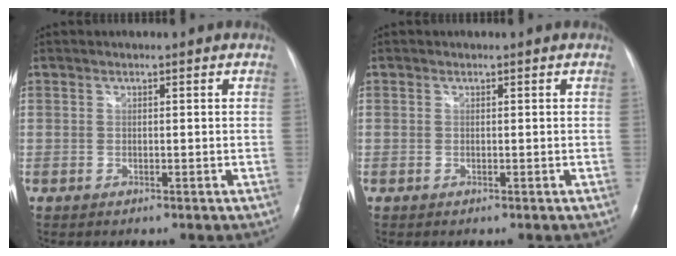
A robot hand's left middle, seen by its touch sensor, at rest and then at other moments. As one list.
[{"total": 0.5, "force": [-0.1, 0.5, 0.1], "torque": [0.000, 0.004, -0.003]}]